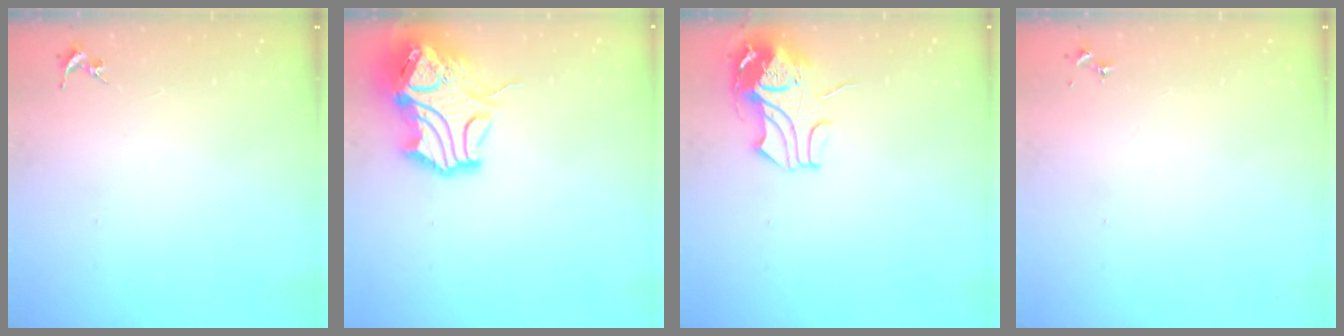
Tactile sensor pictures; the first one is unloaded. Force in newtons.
{"total": 14.6, "press": 14.5, "slide": 2.1}
{"total": 10.0, "press": 9.9, "slide": 1.5}
{"total": 0.0}